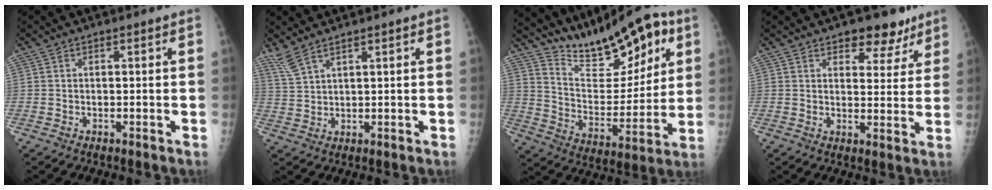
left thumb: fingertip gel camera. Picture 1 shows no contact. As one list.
[{"total": 3.8, "force": [3.2, 0.6, 2.0], "torque": [-0.048, -0.008, 0.075]}, {"total": 20.2, "force": [12.9, 8.6, 13.0], "torque": [-0.150, -0.058, 0.218]}, {"total": 7.6, "force": [5.4, 4.1, 3.5], "torque": [-0.005, -0.027, 0.072]}]